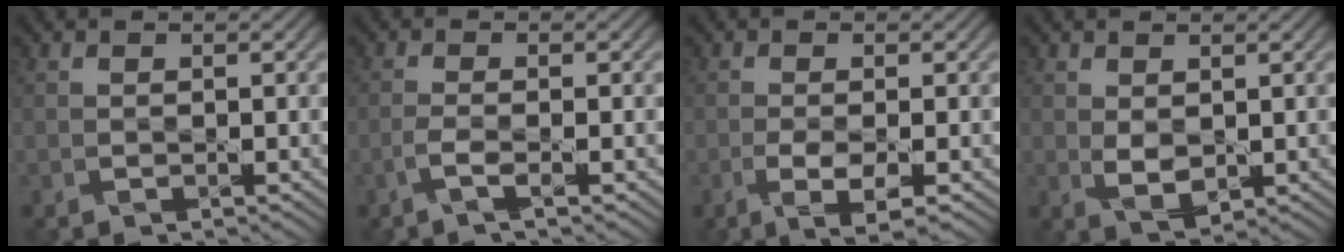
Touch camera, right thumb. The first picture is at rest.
{"total": 1.8, "force": [-1.0, -0.2, 1.4], "torque": [-0.036, 0.006, -0.029]}
{"total": 3.7, "force": [-1.6, 0.9, 3.2], "torque": [-0.068, 0.000, -0.029]}
{"total": 2.8, "force": [0.5, 1.7, 2.2], "torque": [-0.049, -0.004, 0.014]}